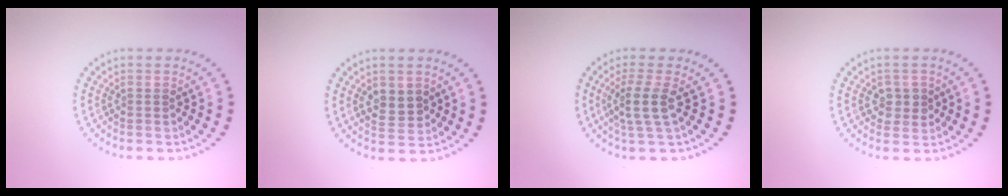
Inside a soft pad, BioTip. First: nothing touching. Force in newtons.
{"total": 2.4, "press": 2.4, "slide": 0.3}
{"total": 2.7, "press": 2.3, "slide": 1.5}
{"total": 1.8, "press": 1.8, "slide": 0.2}